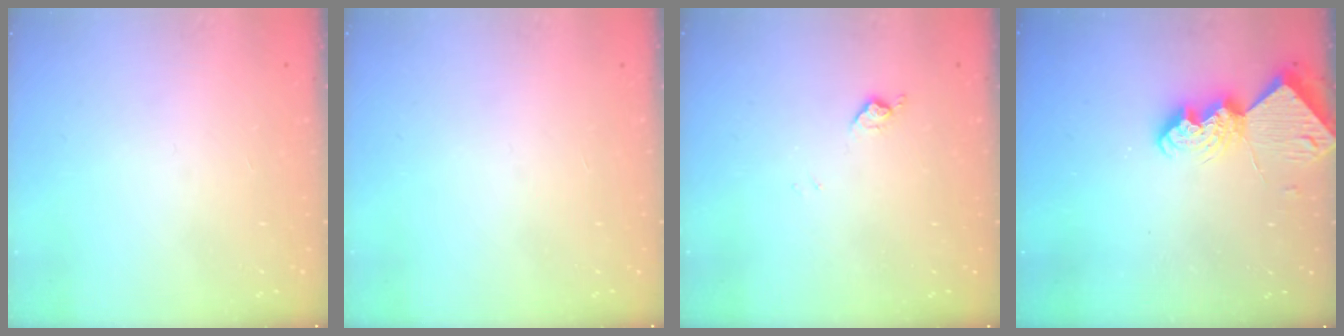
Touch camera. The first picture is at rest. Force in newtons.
{"total": 0.0}
{"total": 7.7, "press": 7.7, "slide": 0.7}
{"total": 11.5, "press": 11.4, "slide": 1.0}